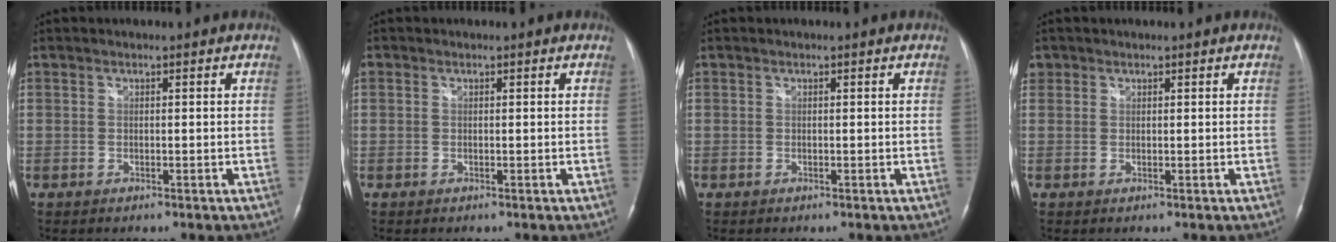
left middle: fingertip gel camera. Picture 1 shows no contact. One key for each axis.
{"total": 0.6, "fx": 0.2, "fy": 0.5, "fz": 0.2, "tx": -0.003, "ty": 0.010, "tz": 0.005}
{"total": 0.0}
{"total": 1.5, "fx": 0.8, "fy": 1.2, "fz": 0.1, "tx": 0.008, "ty": 0.008, "tz": 0.013}